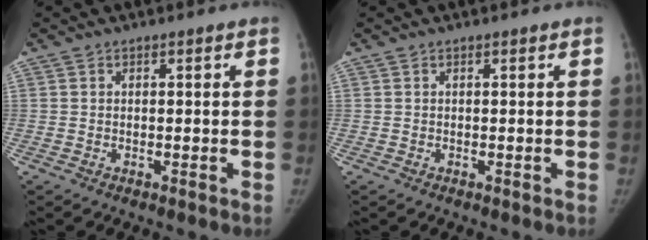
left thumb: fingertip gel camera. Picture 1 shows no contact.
{"total": 0.0}